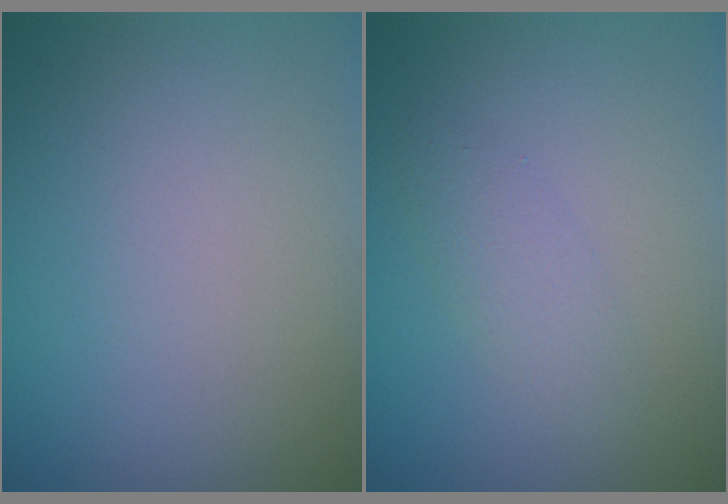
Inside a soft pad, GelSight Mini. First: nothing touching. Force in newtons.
{"total": 1.7, "press": 1.7, "slide": 0.1}